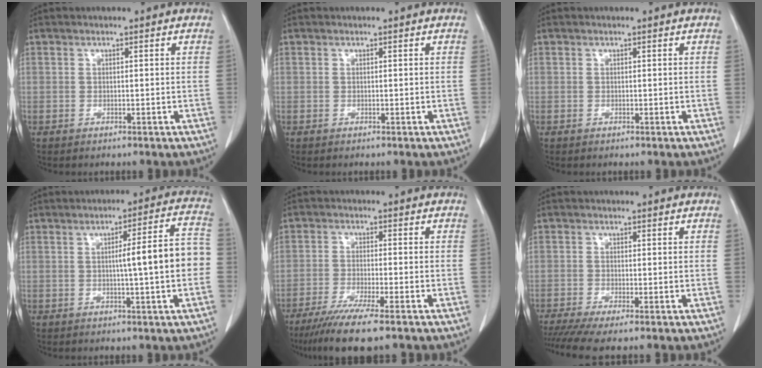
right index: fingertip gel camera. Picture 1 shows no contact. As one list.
[{"total": 0.0}, {"total": 0.0}, {"total": 9.6, "force": [-0.6, 0.2, 9.5], "torque": [-0.124, 0.022, -0.013]}, {"total": 9.0, "force": [-6.6, -0.3, 6.1], "torque": [-0.099, -0.024, -0.107]}, {"total": 5.3, "force": [-3.9, 0.1, 3.5], "torque": [-0.060, -0.013, -0.070]}]